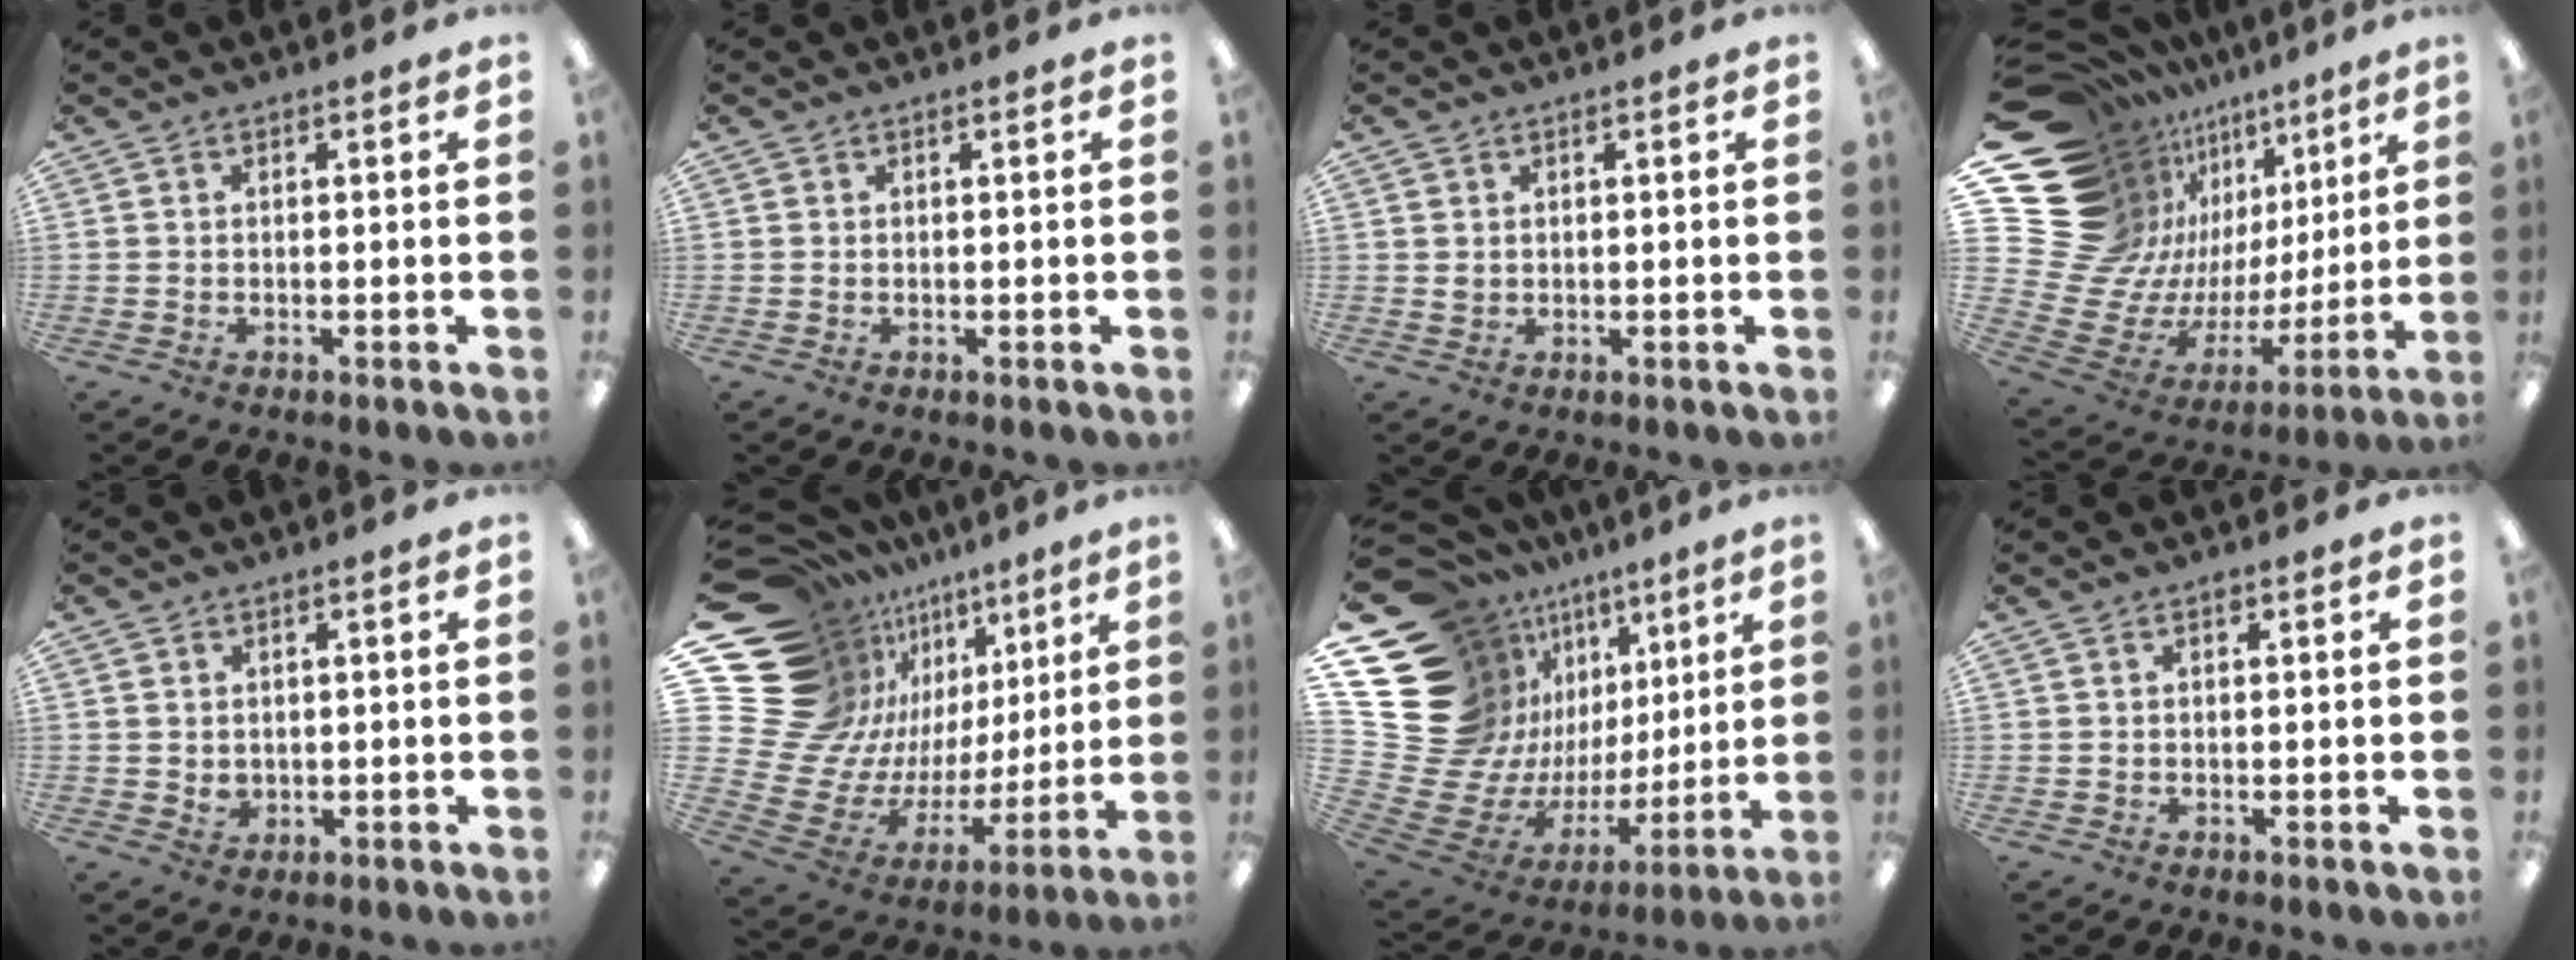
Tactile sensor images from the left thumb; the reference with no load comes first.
{"total": 0.0}
{"total": 1.3, "force": [0.6, 1.1, 0.2], "torque": [-0.007, 0.003, 0.011]}
{"total": 21.0, "force": [9.4, 15.9, 10.1], "torque": [-0.206, -0.115, 0.223]}
{"total": 2.6, "force": [1.0, 2.2, 0.8], "torque": [-0.010, -0.001, 0.017]}
{"total": 18.4, "force": [9.8, 13.9, 7.1], "torque": [-0.163, -0.109, 0.218]}
{"total": 22.0, "force": [9.4, 16.5, 11.1], "torque": [-0.219, -0.126, 0.228]}
{"total": 0.8, "force": [0.5, 0.4, 0.5], "torque": [-0.011, 0.002, 0.010]}